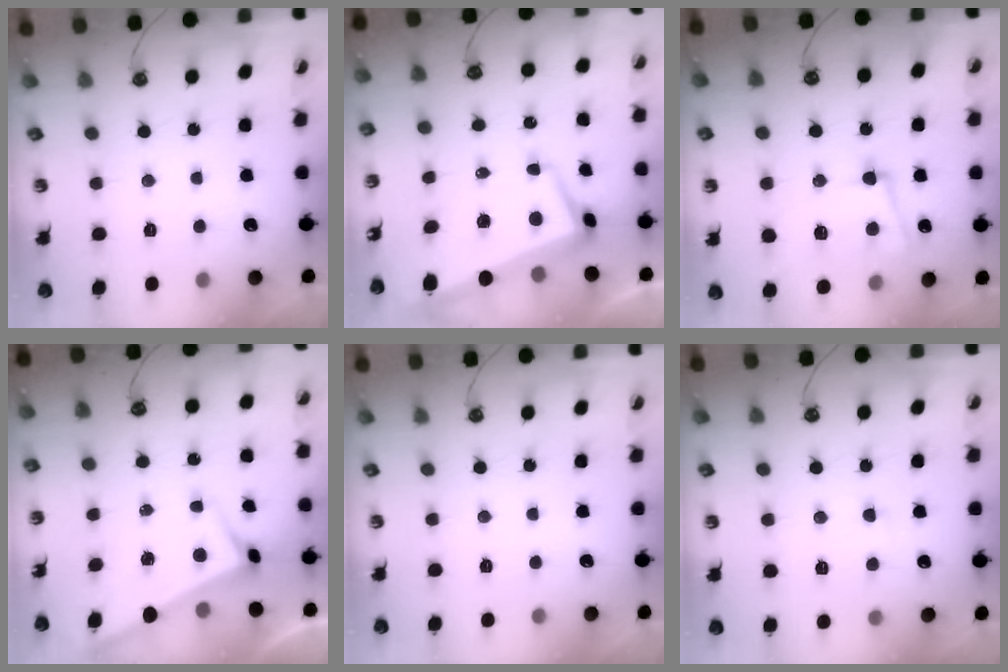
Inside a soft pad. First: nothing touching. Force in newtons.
{"total": 6.2, "press": 5.8, "slide": 2.4}
{"total": 6.5, "press": 6.1, "slide": 2.3}
{"total": 2.8, "press": 2.7, "slide": 0.5}
{"total": 0.0}
{"total": 2.5, "press": 2.5, "slide": 0.4}